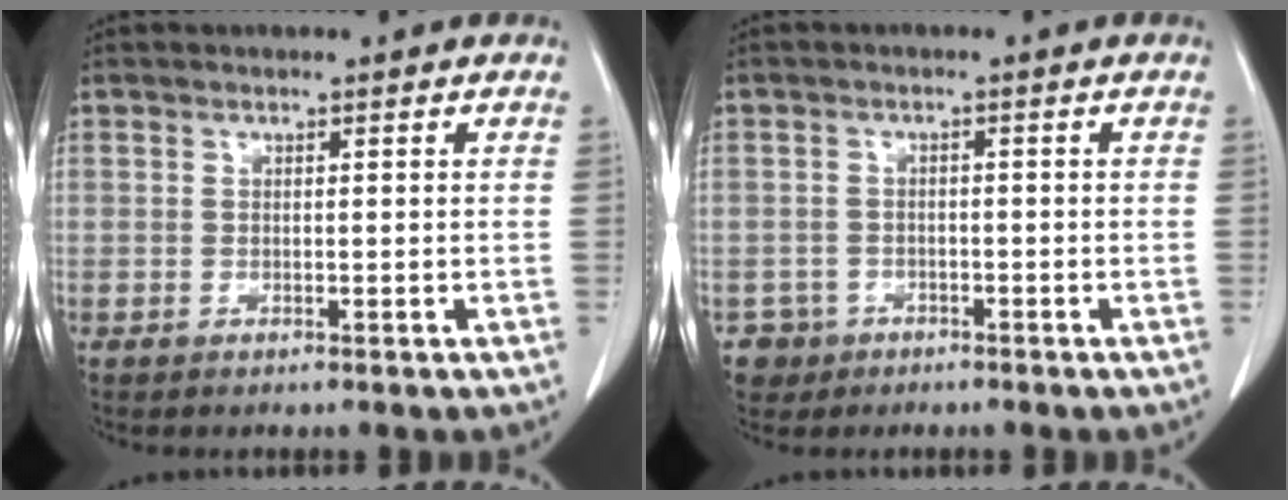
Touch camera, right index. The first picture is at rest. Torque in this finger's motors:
{"motor_torque": [-0.17, -0.01, -0.47, -0.21]}